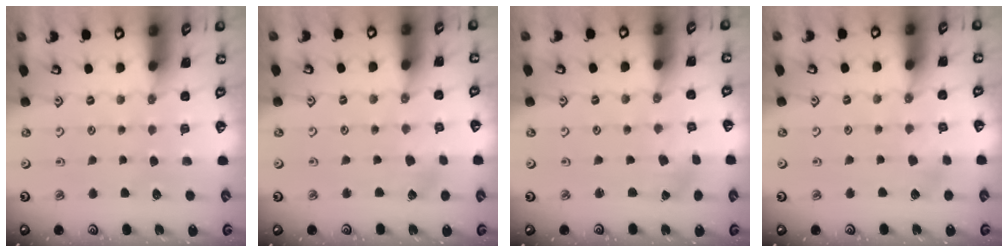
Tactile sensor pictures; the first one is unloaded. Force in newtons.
{"total": 2.0, "press": 1.9, "slide": 0.6}
{"total": 1.1, "press": 1.1, "slide": 0.2}
{"total": 4.1, "press": 4.1, "slide": 0.4}